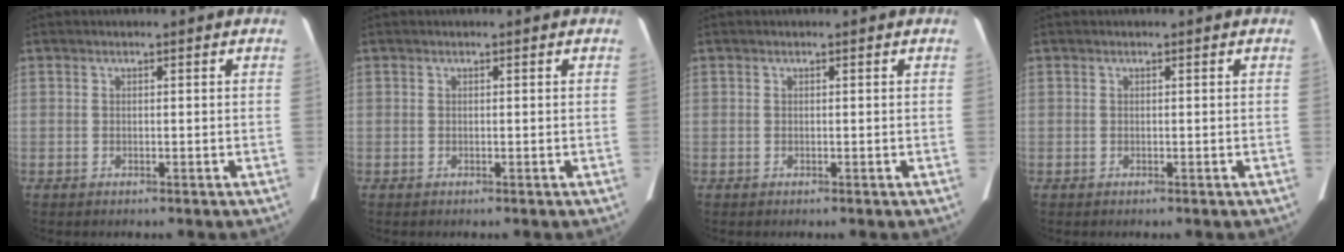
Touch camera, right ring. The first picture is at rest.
{"total": 0.0}
{"total": 0.0}
{"total": 0.0}